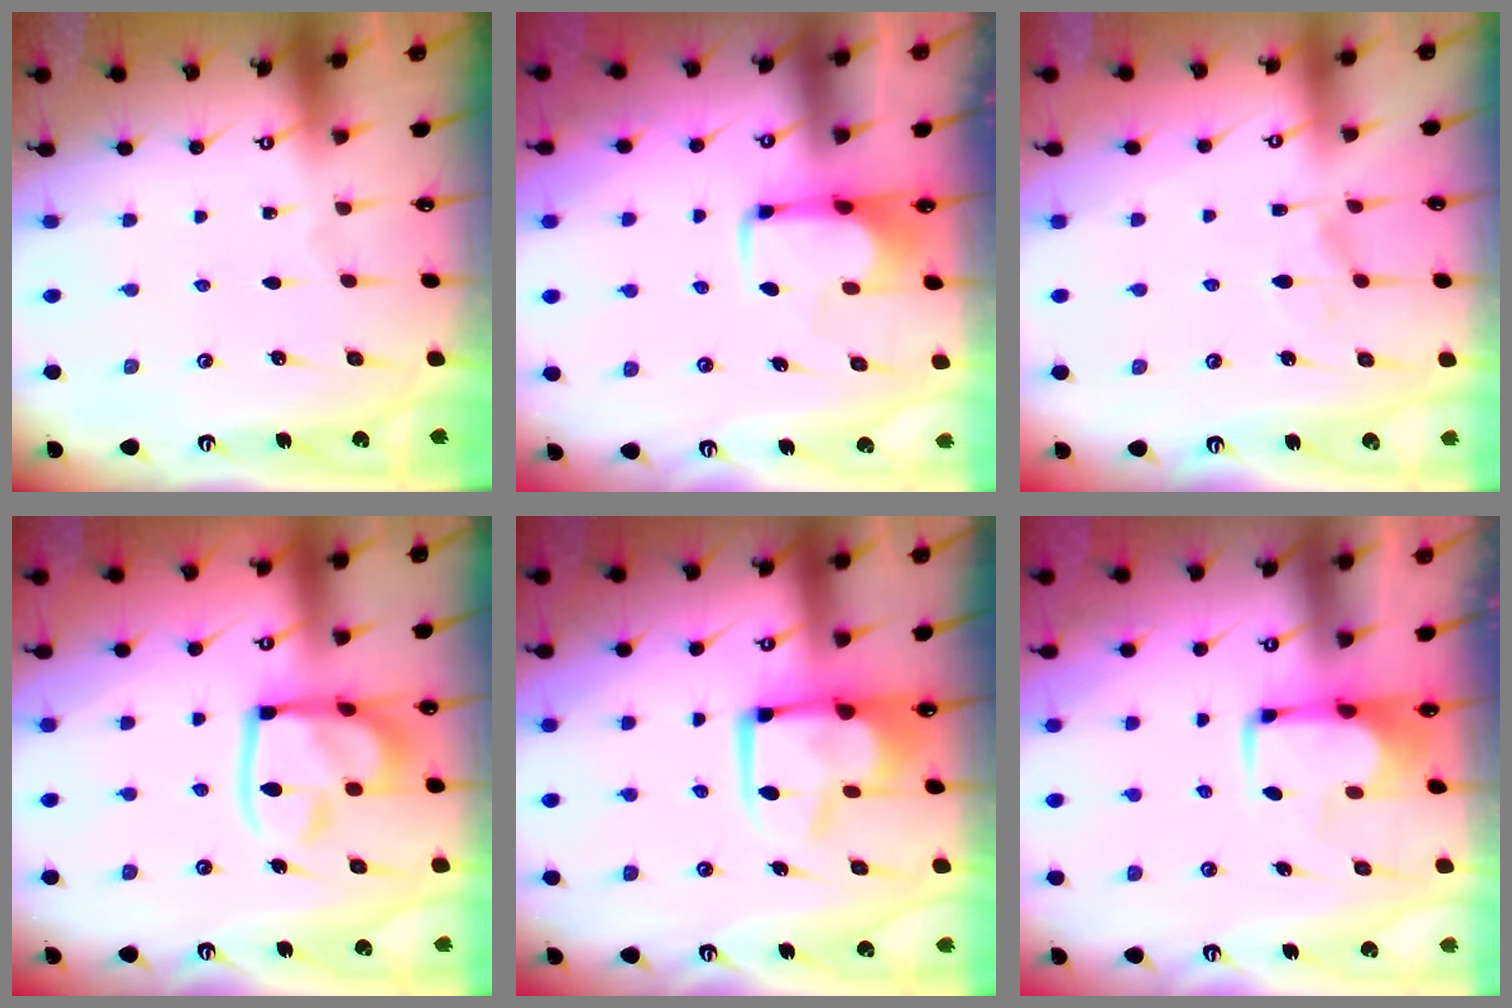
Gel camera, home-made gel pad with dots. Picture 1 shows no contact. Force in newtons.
{"total": 2.0, "press": 2.0, "slide": 0.4}
{"total": 0.9, "press": 0.1, "slide": 0.9}
{"total": 15.4, "press": 15.3, "slide": 1.7}
{"total": 10.9, "press": 10.8, "slide": 1.3}
{"total": 1.7, "press": 1.6, "slide": 0.5}